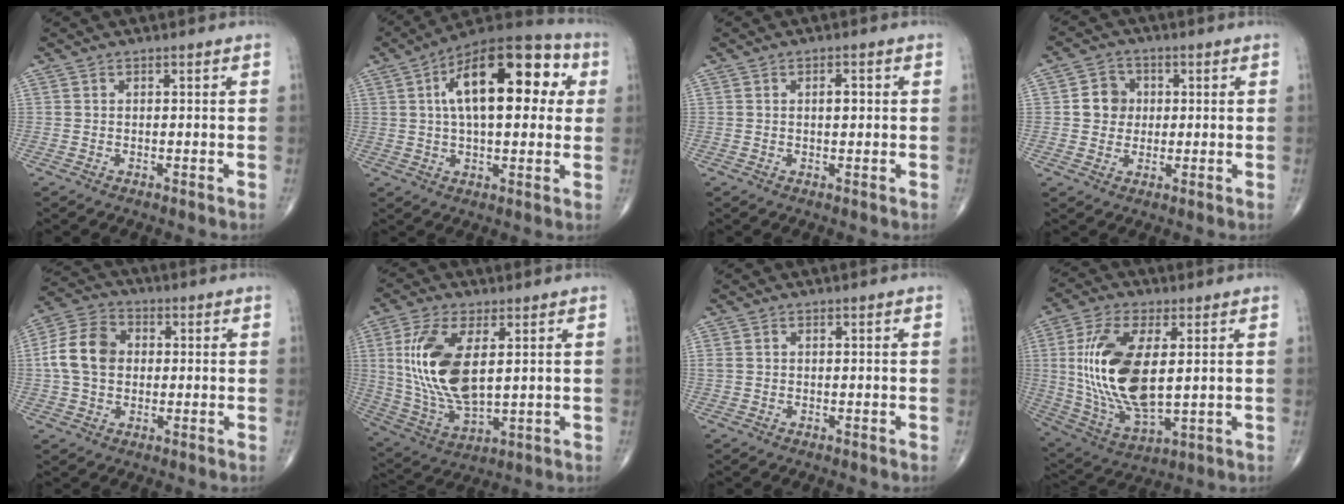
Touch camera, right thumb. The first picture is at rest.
{"total": 21.4, "force": [5.0, 9.9, 18.3], "torque": [-0.256, 0.023, 0.066]}
{"total": 2.2, "force": [0.4, 1.1, 1.9], "torque": [-0.026, 0.001, 0.005]}
{"total": 5.6, "force": [0.6, 5.1, 2.3], "torque": [-0.009, 0.004, 0.004]}
{"total": 10.5, "force": [0.6, 7.9, 6.8], "torque": [-0.122, 0.022, 0.003]}
{"total": 16.5, "force": [3.3, 7.7, 14.2], "torque": [-0.293, -0.017, 0.075]}
{"total": 1.1, "force": [0.2, 0.8, 0.7], "torque": [-0.025, 0.010, 0.010]}
{"total": 19.4, "force": [2.4, 9.0, 17.0], "torque": [-0.346, -0.018, 0.055]}